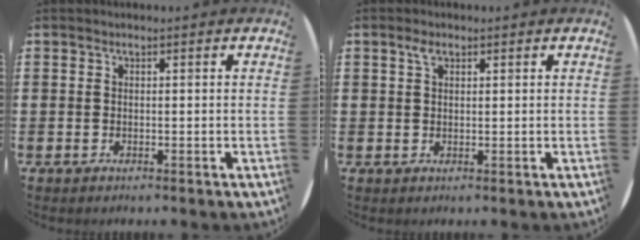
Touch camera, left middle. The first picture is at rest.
{"total": 1.7, "force": [1.0, 0.9, 1.0], "torque": [-0.006, -0.001, 0.014]}